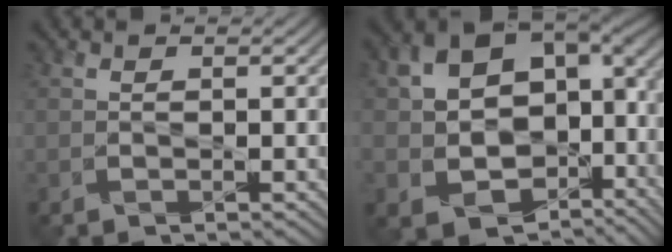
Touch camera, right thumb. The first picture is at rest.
{"total": 13.2, "force": [-1.4, 10.3, 8.2], "torque": [-0.154, -0.037, -0.007]}